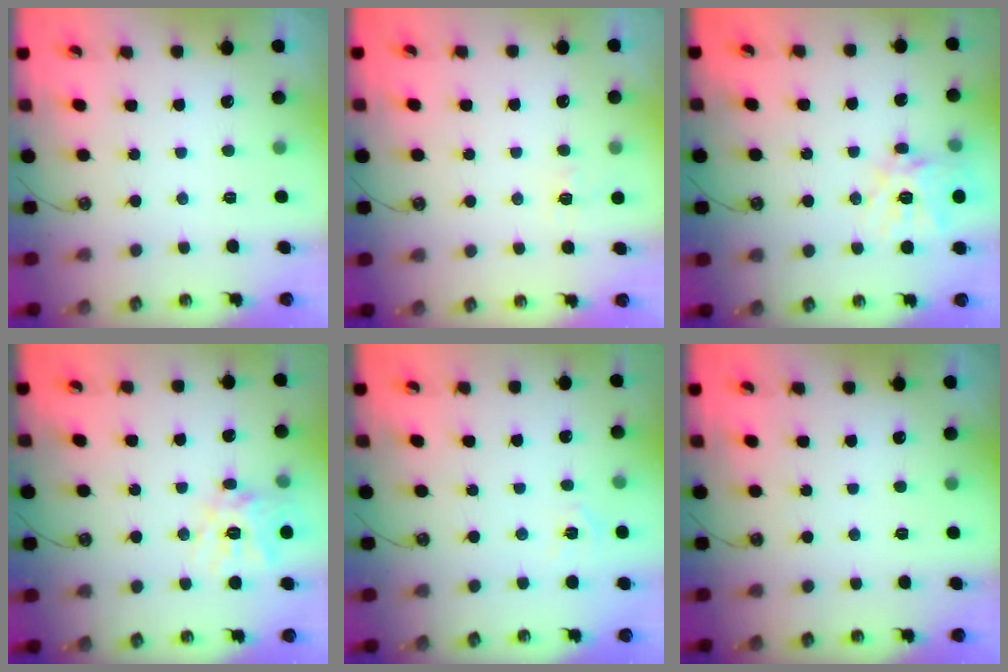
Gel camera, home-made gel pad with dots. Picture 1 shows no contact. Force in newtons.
{"total": 6.2, "press": 6.1, "slide": 0.8}
{"total": 13.7, "press": 13.6, "slide": 1.8}
{"total": 13.5, "press": 13.4, "slide": 1.7}
{"total": 2.9, "press": 2.9, "slide": 0.4}
{"total": 0.0}